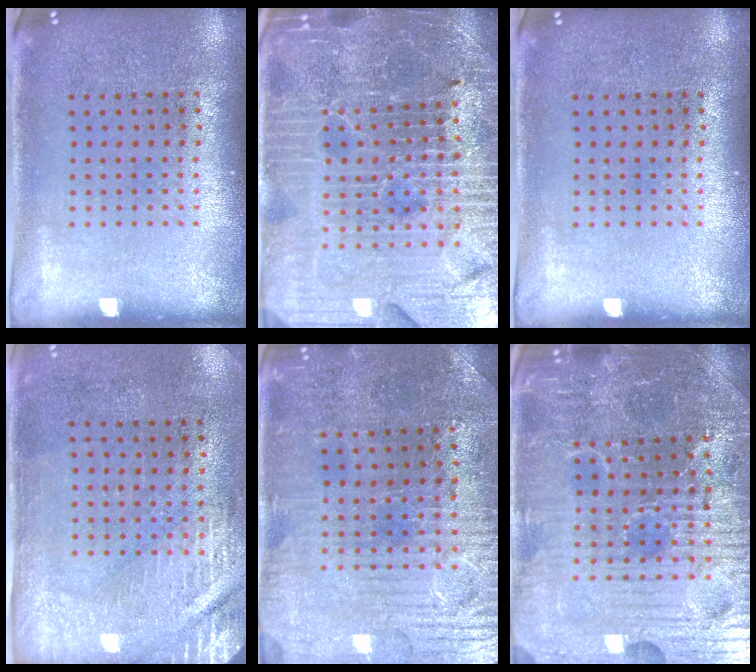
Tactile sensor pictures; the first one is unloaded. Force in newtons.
{"total": 5.6, "press": 5.2, "slide": 2.1}
{"total": 0.0}
{"total": 2.9, "press": 2.5, "slide": 1.5}
{"total": 1.7, "press": 1.7, "slide": 0.5}
{"total": 5.5, "press": 5.2, "slide": 1.5}